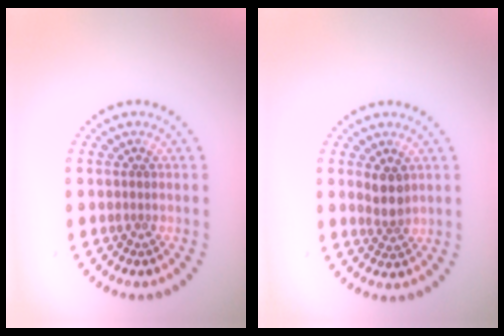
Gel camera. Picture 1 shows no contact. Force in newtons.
{"total": 2.2, "press": 1.9, "slide": 1.1}